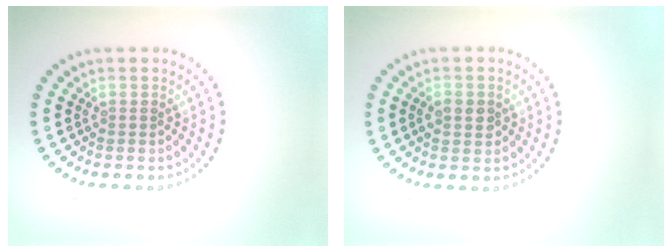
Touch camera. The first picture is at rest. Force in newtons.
{"total": 1.9, "press": 1.9, "slide": 0.2}